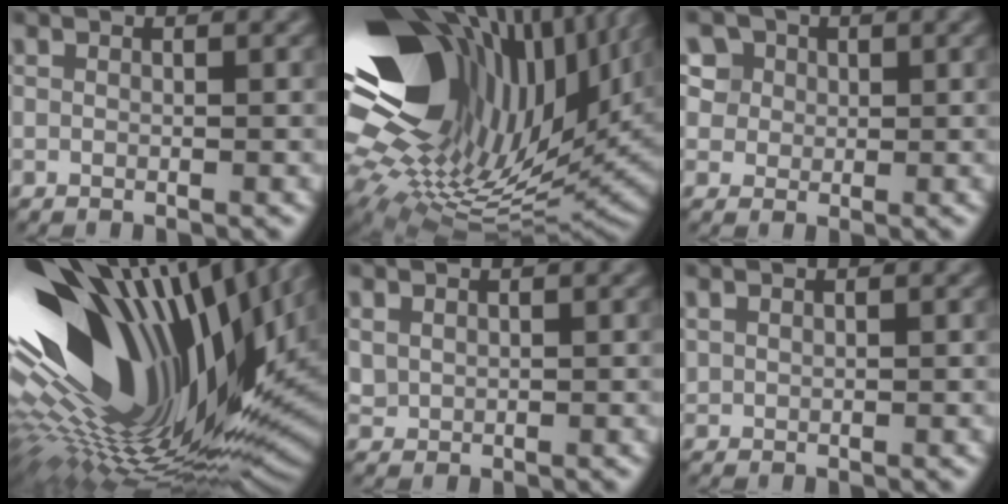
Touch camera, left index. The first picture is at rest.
{"total": 20.4, "force": [5.9, 10.8, 16.3], "torque": [-0.269, 0.011, 0.104]}
{"total": 7.0, "force": [3.5, 5.5, 2.7], "torque": [-0.064, 0.010, 0.048]}
{"total": 20.1, "force": [3.2, 8.2, 18.1], "torque": [-0.314, -0.022, 0.039]}
{"total": 1.0, "force": [0.7, 0.7, 0.3], "torque": [-0.012, -0.002, 0.018]}
{"total": 0.6, "force": [0.6, 0.3, 0.1], "torque": [-0.006, -0.001, 0.014]}